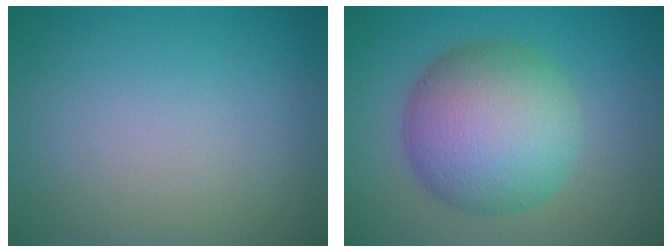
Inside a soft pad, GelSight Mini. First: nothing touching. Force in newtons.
{"total": 9.8, "press": 9.8, "slide": 0.3}